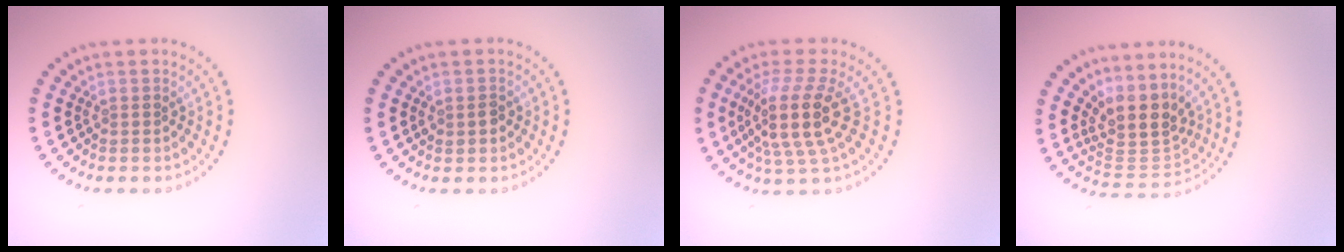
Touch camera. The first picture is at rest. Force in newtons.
{"total": 1.2, "press": 1.2, "slide": 0.0}
{"total": 4.9, "press": 3.8, "slide": 3.1}
{"total": 4.2, "press": 3.4, "slide": 2.5}